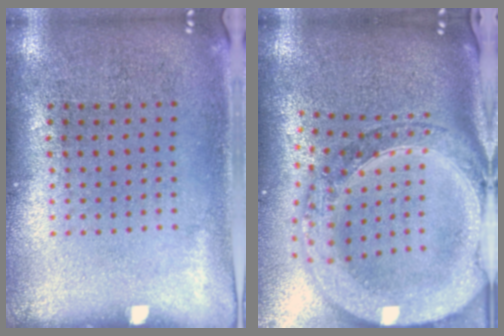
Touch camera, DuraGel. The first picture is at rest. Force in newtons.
{"total": 3.9, "press": 3.1, "slide": 2.4}